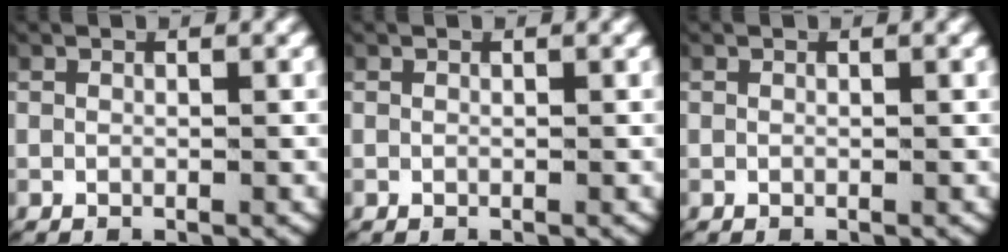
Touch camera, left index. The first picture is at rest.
{"total": 0.0}
{"total": 0.0}